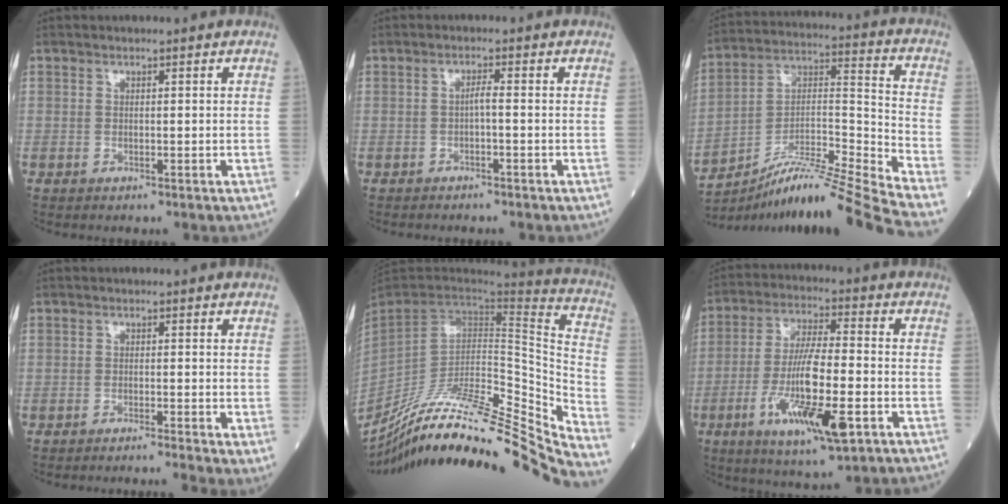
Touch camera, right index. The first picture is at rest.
{"total": 1.4, "force": [-0.4, 0.0, 1.3], "torque": [-0.027, 0.003, -0.008]}
{"total": 18.4, "force": [-15.6, -2.9, 9.4], "torque": [-0.170, 0.016, -0.276]}
{"total": 2.9, "force": [-1.6, -0.1, 2.4], "torque": [-0.022, -0.005, -0.025]}
{"total": 34.5, "force": [-29.9, 1.3, 17.2], "torque": [-0.198, -0.047, -0.447]}
{"total": 14.1, "force": [-5.0, 2.1, 13.1], "torque": [-0.249, -0.019, -0.084]}